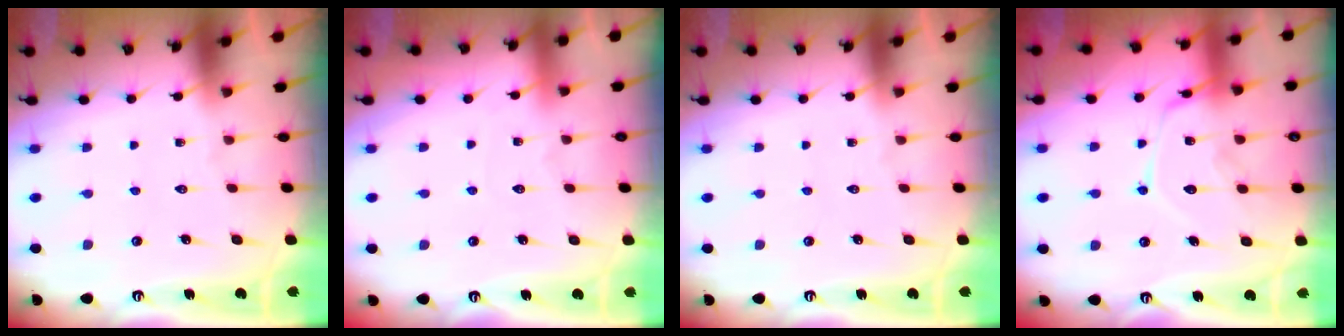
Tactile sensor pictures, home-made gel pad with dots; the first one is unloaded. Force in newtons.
{"total": 2.9, "press": 2.9, "slide": 0.3}
{"total": 0.0}
{"total": 15.0, "press": 15.0, "slide": 1.1}